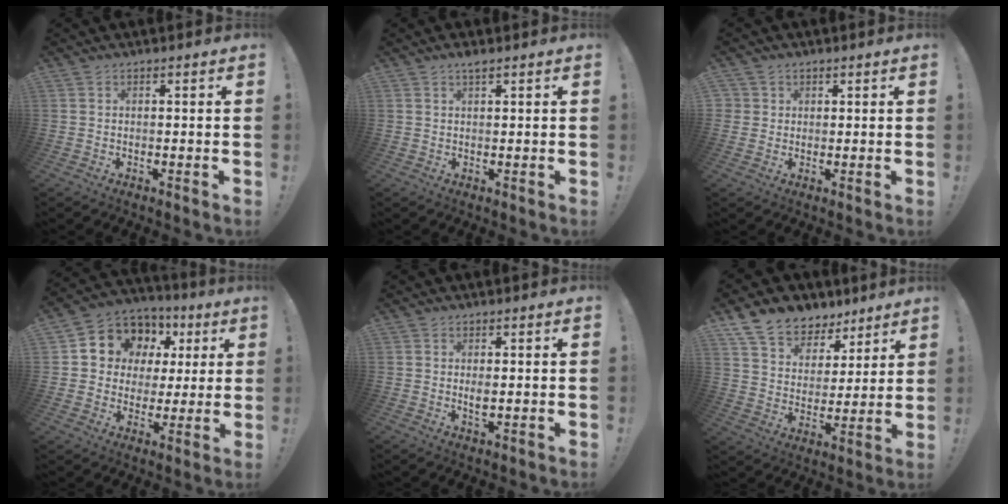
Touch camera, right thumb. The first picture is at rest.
{"total": 1.8, "force": [1.4, 0.2, 1.1], "torque": [-0.017, -0.004, 0.025]}
{"total": 2.5, "force": [1.0, 2.3, 0.2], "torque": [0.000, -0.004, 0.017]}
{"total": 10.1, "force": [4.1, 8.7, 3.1], "torque": [-0.043, -0.034, 0.086]}
{"total": 2.3, "force": [0.3, 1.0, 2.0], "torque": [-0.027, -0.005, 0.004]}
{"total": 11.3, "force": [8.7, 6.9, 2.5], "torque": [-0.059, -0.063, 0.167]}